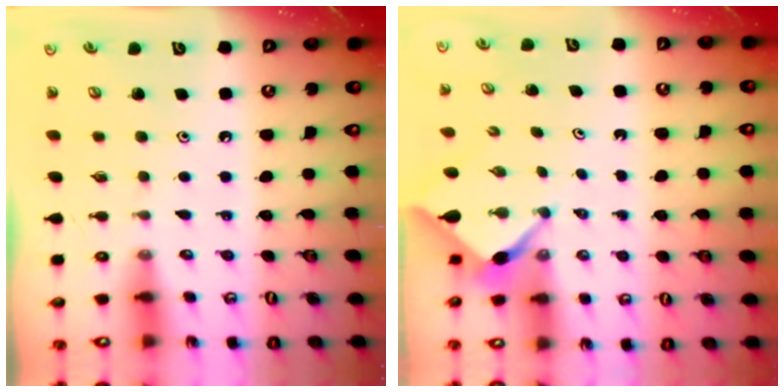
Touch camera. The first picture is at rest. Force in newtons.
{"total": 2.5, "press": 2.4, "slide": 0.3}